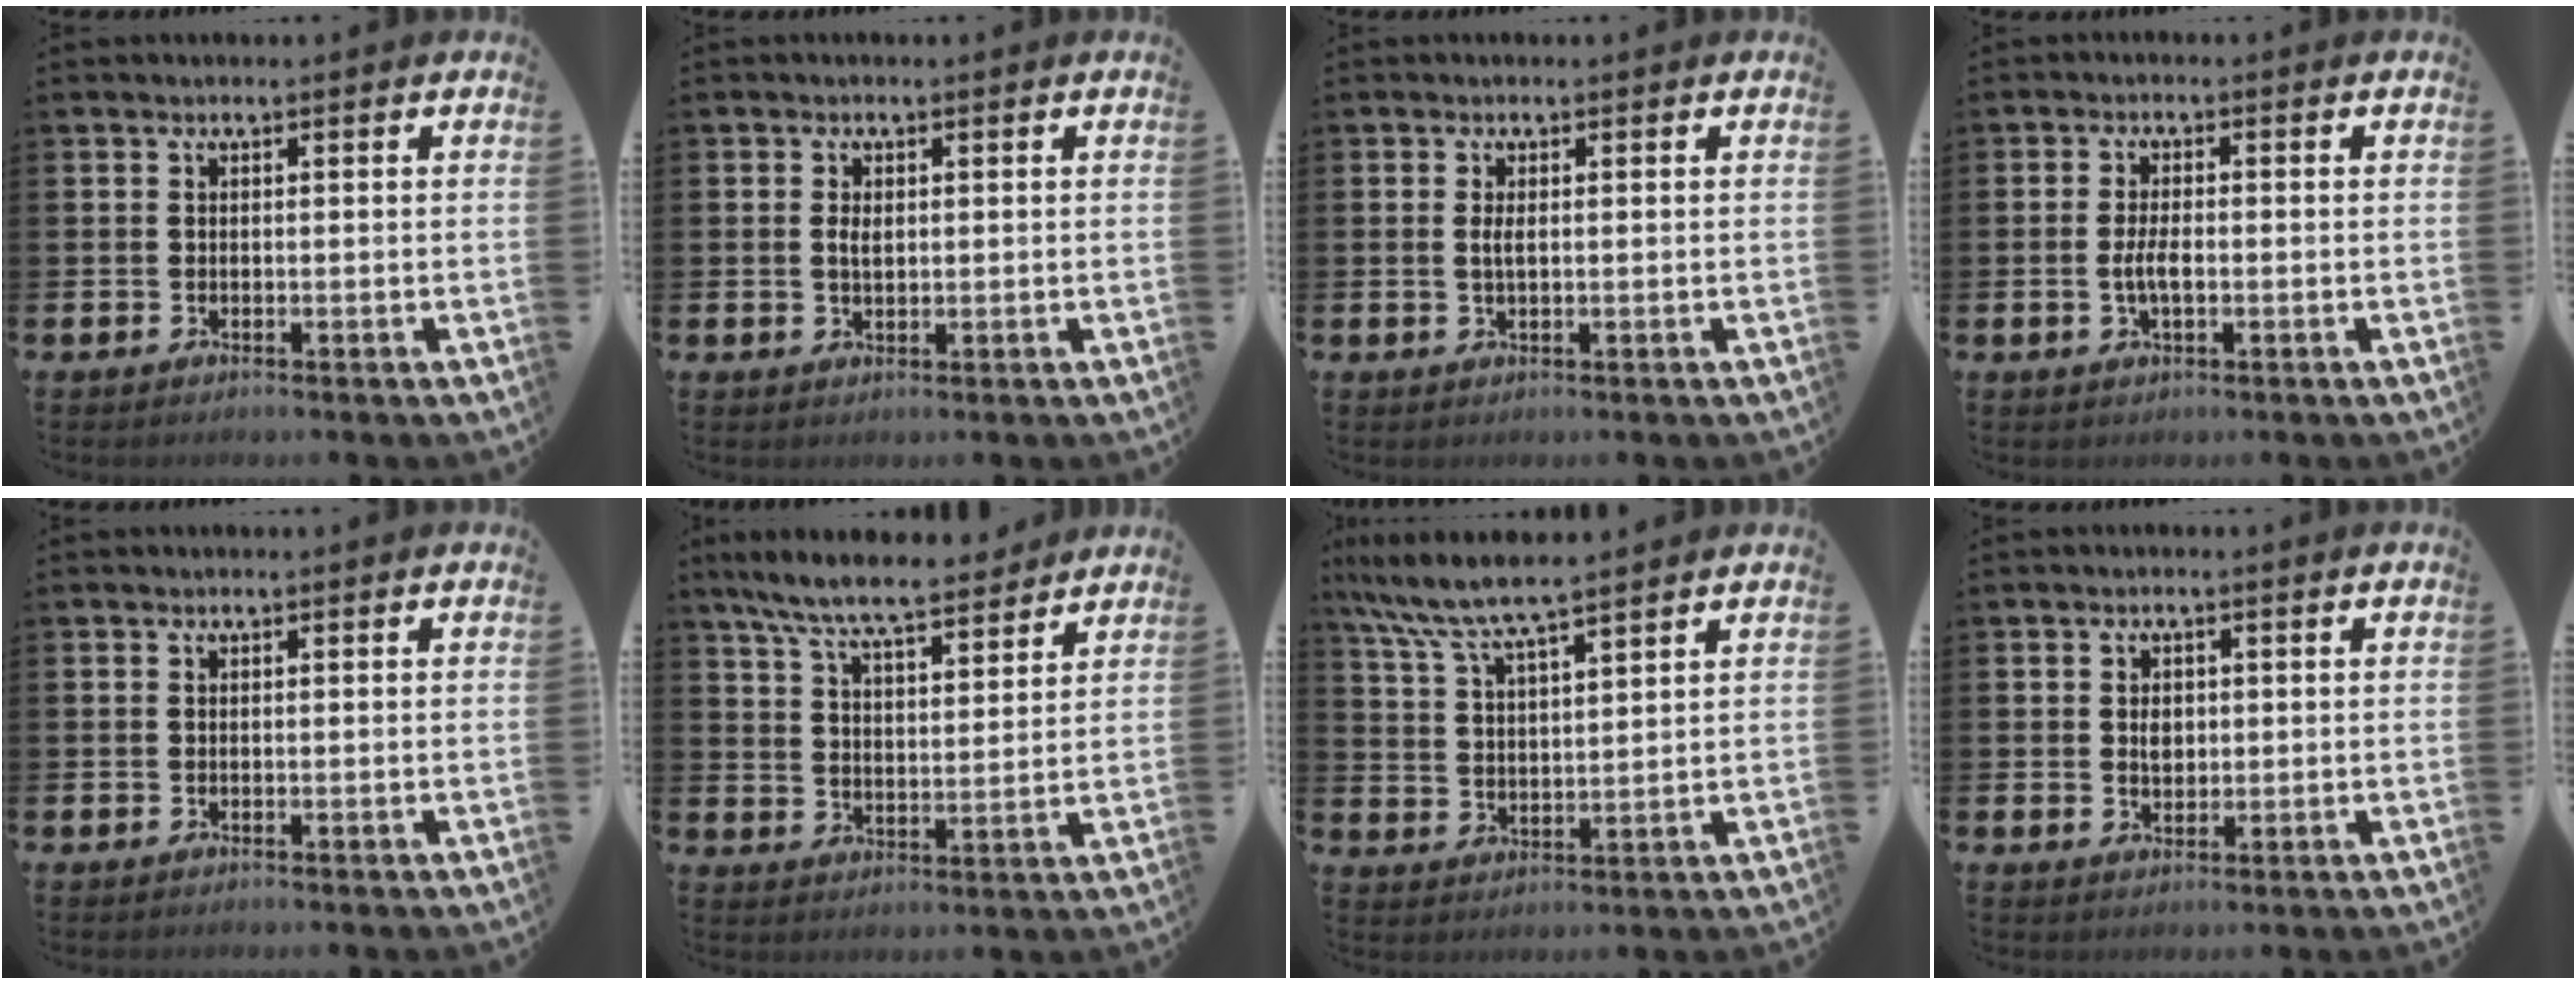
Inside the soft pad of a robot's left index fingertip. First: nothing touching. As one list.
[{"total": 1.7, "force": [0.4, 1.0, 1.4], "torque": [-0.017, 0.002, 0.003]}, {"total": 1.5, "force": [0.3, 0.5, 1.4], "torque": [-0.025, 0.001, 0.002]}, {"total": 3.1, "force": [-0.5, 1.2, 2.8], "torque": [-0.047, -0.001, -0.010]}, {"total": 0.0}, {"total": 8.1, "force": [7.5, 0.9, 2.9], "torque": [-0.085, -0.038, 0.135]}, {"total": 7.3, "force": [6.7, 0.3, 2.8], "torque": [-0.081, -0.030, 0.119]}, {"total": 2.1, "force": [0.4, 1.6, 1.3], "torque": [-0.007, 0.000, 0.002]}]